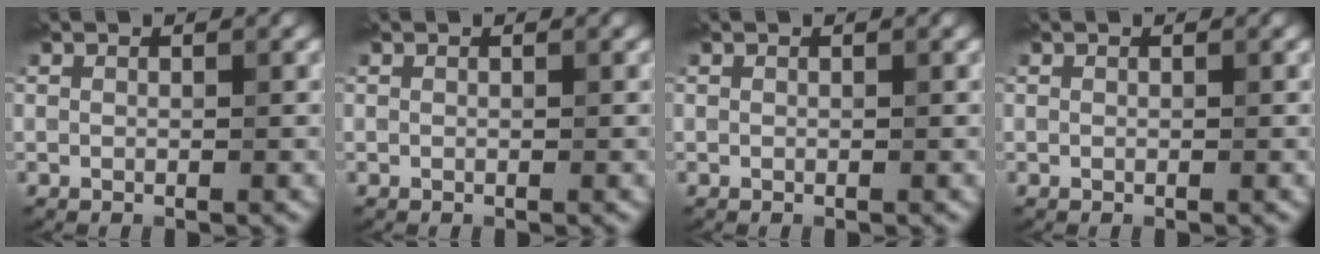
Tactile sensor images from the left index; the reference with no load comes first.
{"total": 0.0}
{"total": 0.0}
{"total": 0.0}